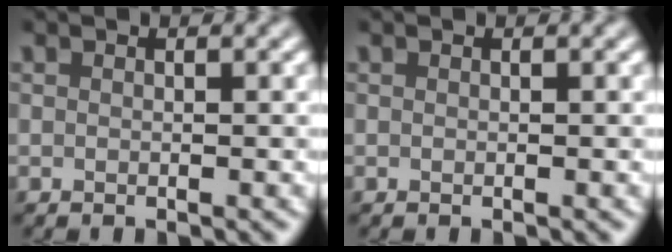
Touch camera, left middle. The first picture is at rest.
{"total": 0.0}